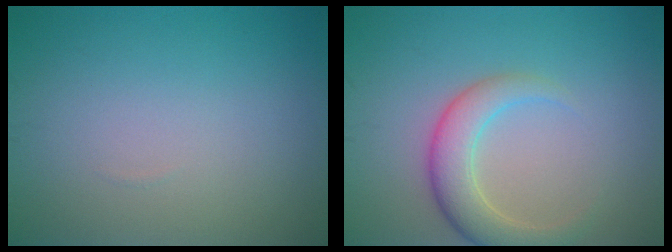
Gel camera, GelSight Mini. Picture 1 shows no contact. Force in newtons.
{"total": 4.0, "press": 4.0, "slide": 0.3}